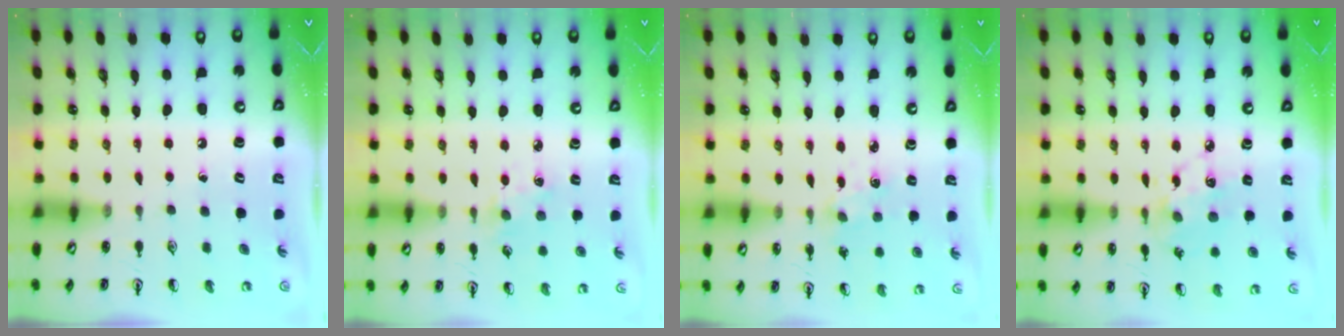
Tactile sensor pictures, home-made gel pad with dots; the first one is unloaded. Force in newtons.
{"total": 2.9, "press": 2.9, "slide": 0.5}
{"total": 2.0, "press": 2.0, "slide": 0.3}
{"total": 8.1, "press": 8.1, "slide": 0.4}